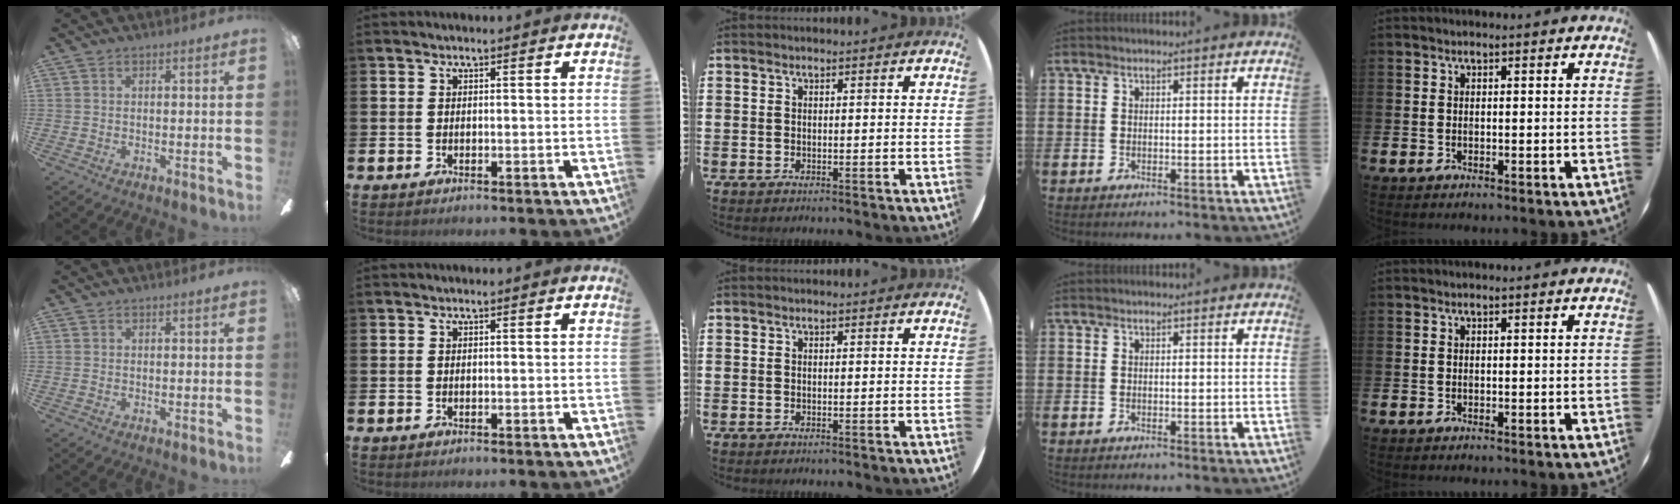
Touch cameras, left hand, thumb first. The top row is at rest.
{}